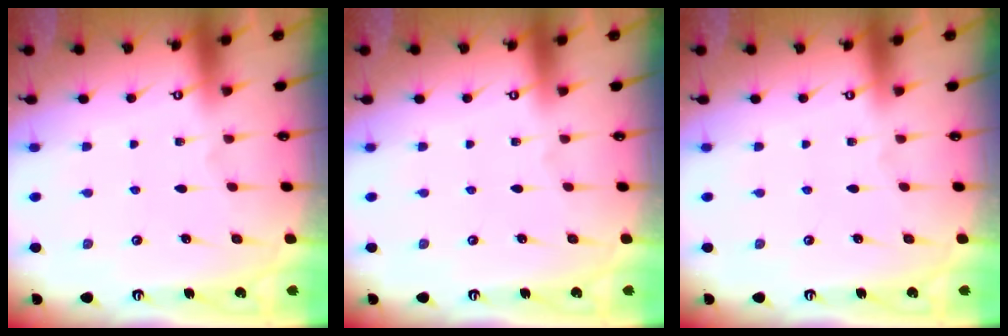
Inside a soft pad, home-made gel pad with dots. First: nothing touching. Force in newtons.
{"total": 0.0}
{"total": 0.0}